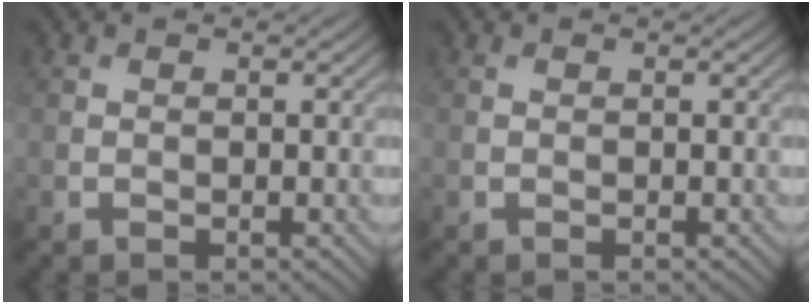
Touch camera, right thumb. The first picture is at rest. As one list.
[{"total": 0.0}]